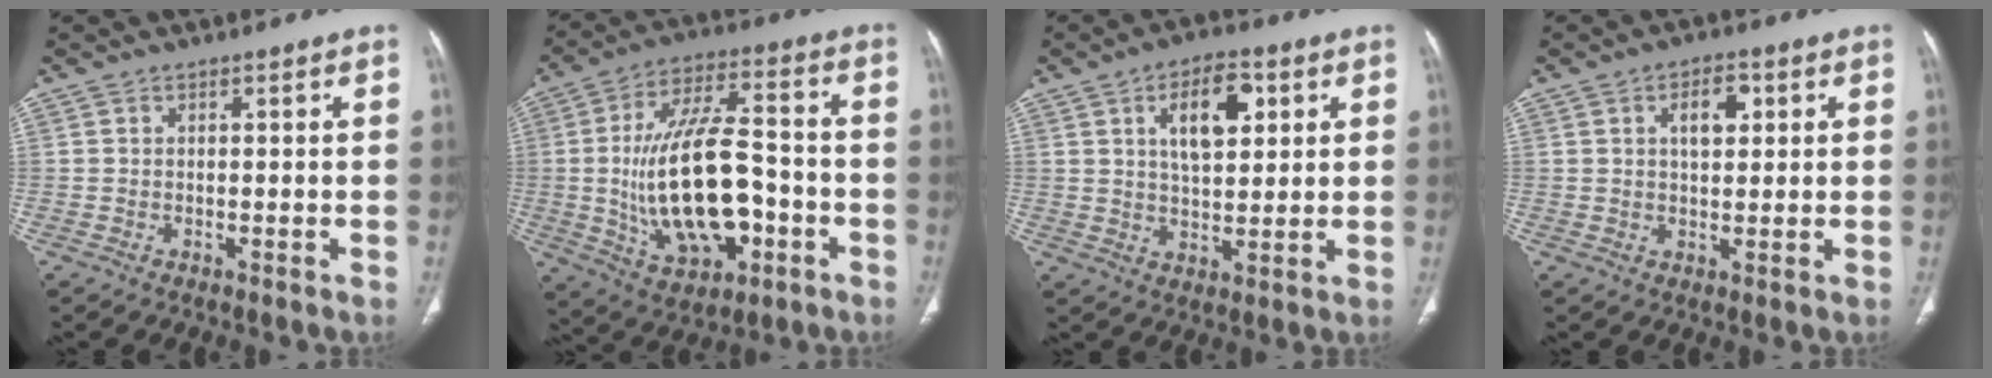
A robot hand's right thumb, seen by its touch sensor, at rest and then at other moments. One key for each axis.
{"total": 20.8, "fx": -3.6, "fy": 10.4, "fz": 17.7, "tx": -0.308, "ty": 0.029, "tz": -0.046}
{"total": 10.3, "fx": 3.6, "fy": 5.1, "fz": 8.2, "tx": -0.104, "ty": -0.009, "tz": 0.059}
{"total": 5.3, "fx": 1.7, "fy": 2.9, "fz": 4.1, "tx": -0.049, "ty": 0.001, "tz": 0.026}